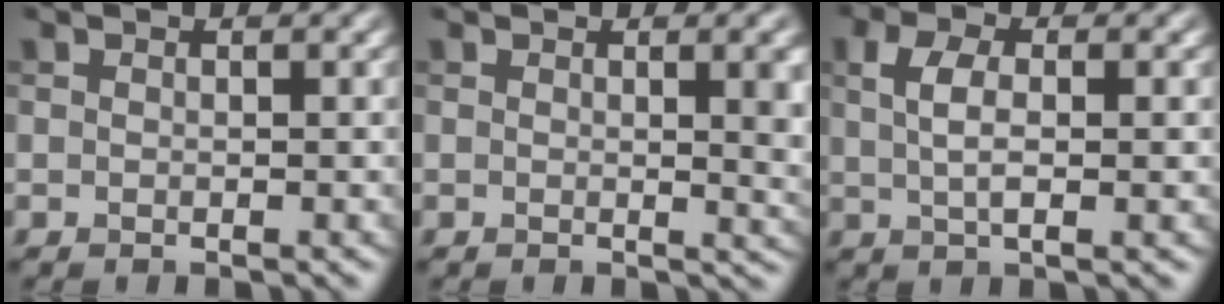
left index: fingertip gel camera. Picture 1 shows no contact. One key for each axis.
{"total": 4.1, "fx": 0.7, "fy": 1.3, "fz": 3.8, "tx": -0.033, "ty": 0.001, "tz": 0.009}
{"total": 3.8, "fx": 0.6, "fy": 1.5, "fz": 3.5, "tx": -0.067, "ty": 0.004, "tz": 0.008}